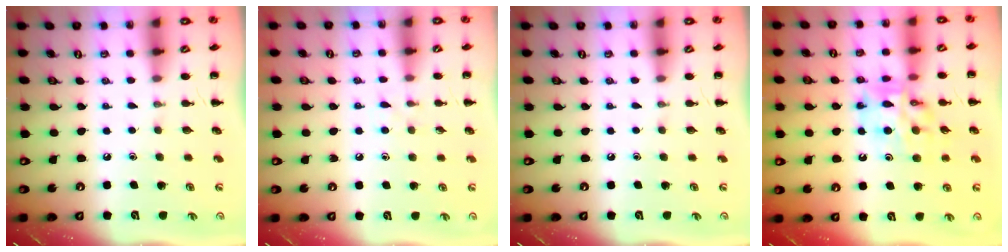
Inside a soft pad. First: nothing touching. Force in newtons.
{"total": 4.8, "press": 4.5, "slide": 1.9}
{"total": 0.0}
{"total": 12.2, "press": 11.7, "slide": 3.4}